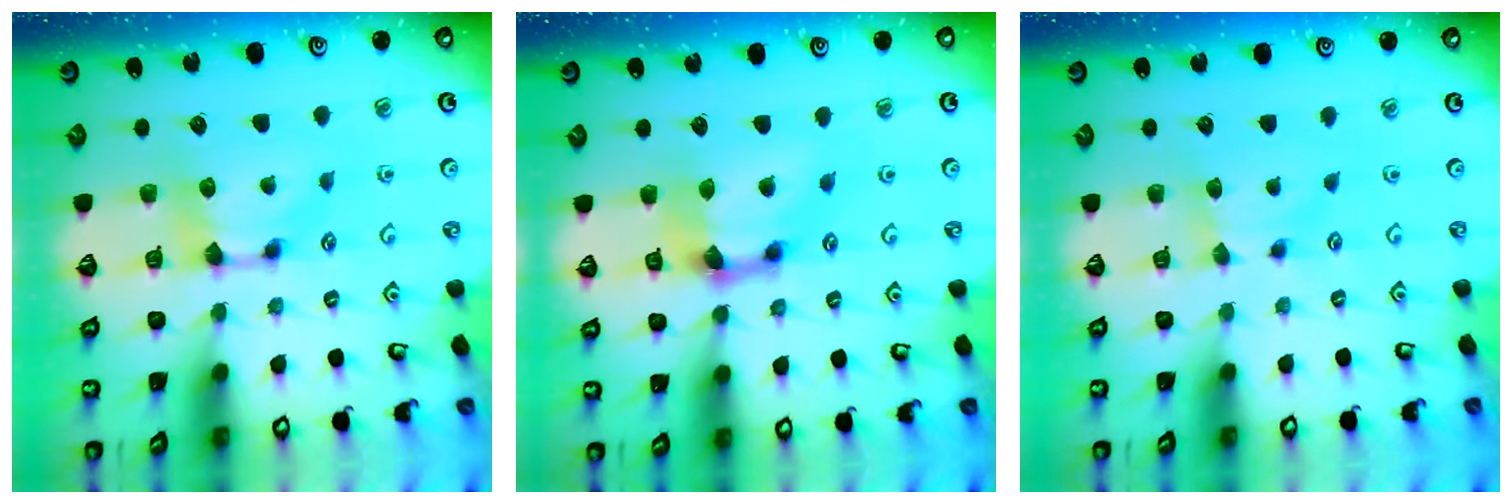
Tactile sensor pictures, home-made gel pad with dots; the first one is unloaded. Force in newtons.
{"total": 3.4, "press": 2.7, "slide": 2.1}
{"total": 1.8, "press": 1.7, "slide": 0.6}